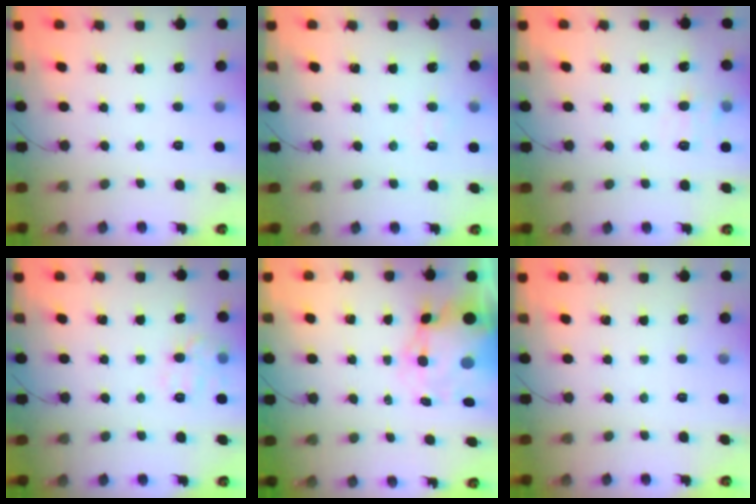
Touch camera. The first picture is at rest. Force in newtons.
{"total": 3.6, "press": 3.4, "slide": 1.1}
{"total": 7.7, "press": 7.5, "slide": 1.9}
{"total": 9.3, "press": 9.3, "slide": 0.4}
{"total": 9.4, "press": 9.1, "slide": 2.3}
{"total": 0.0}